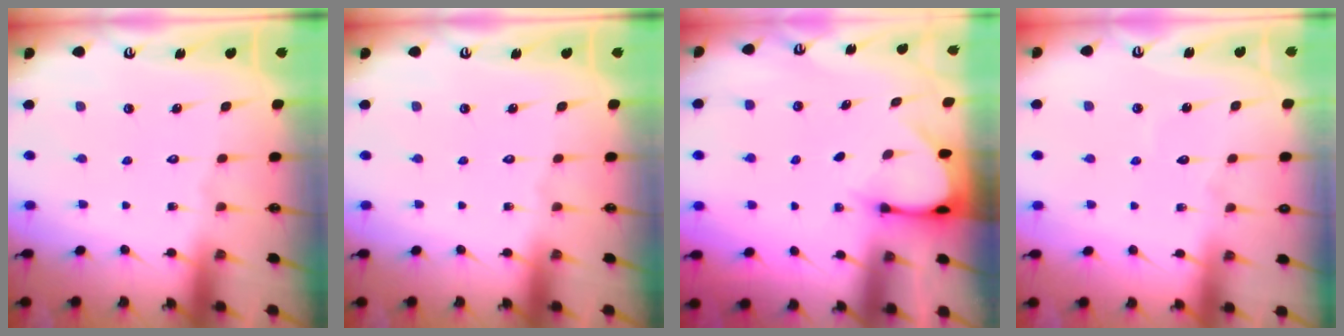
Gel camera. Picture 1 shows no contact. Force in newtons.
{"total": 0.0}
{"total": 3.0, "press": 3.0, "slide": 0.2}
{"total": 3.6, "press": 3.6, "slide": 0.4}